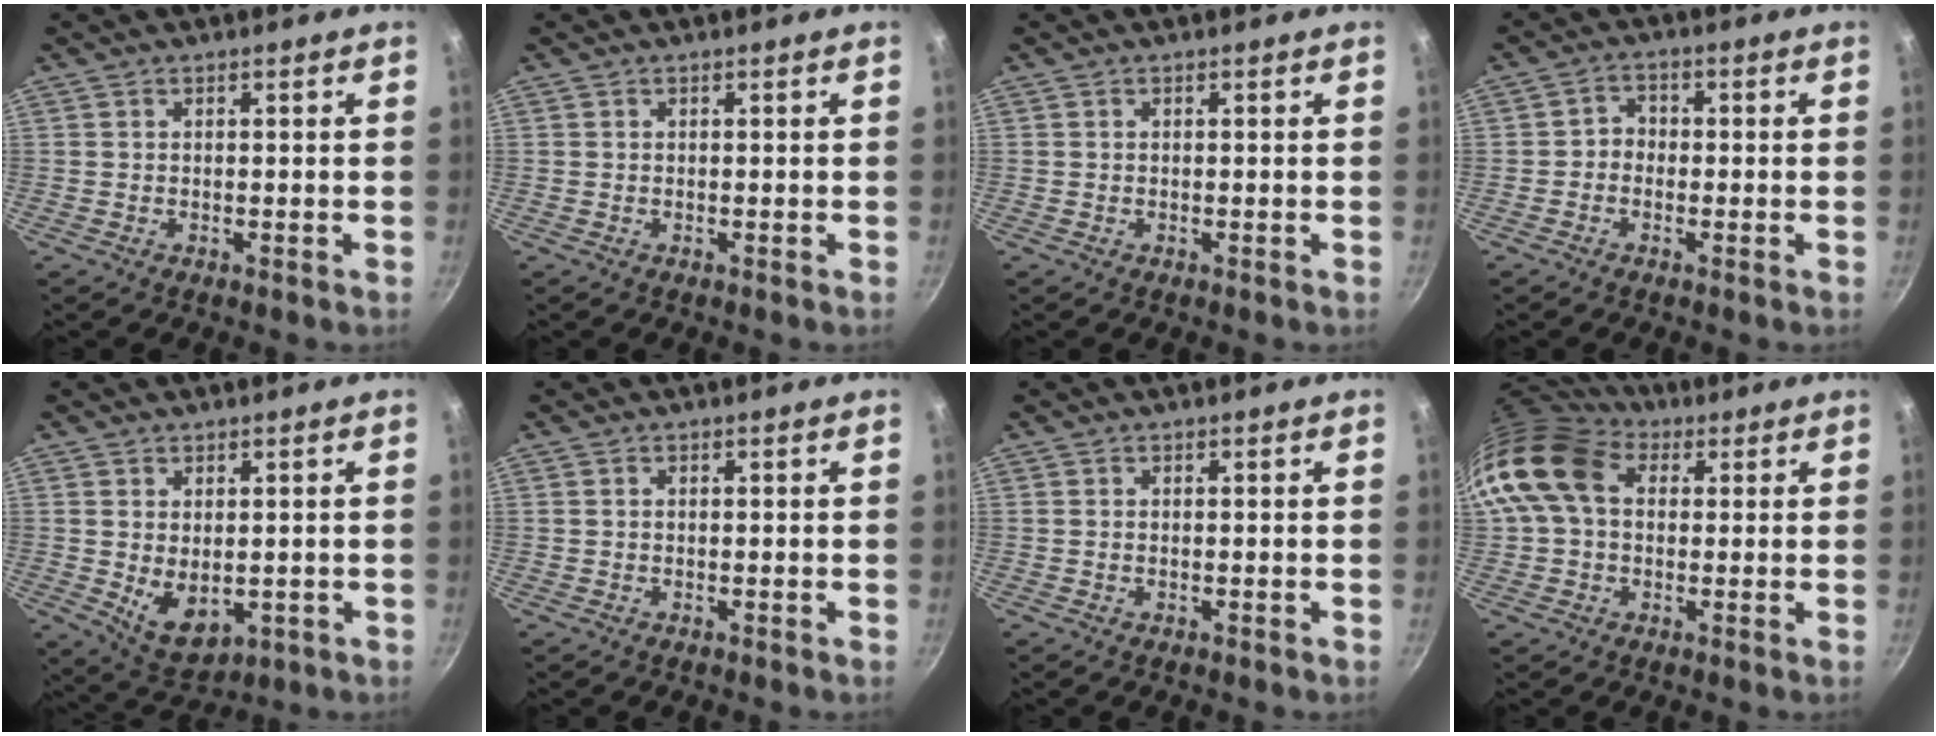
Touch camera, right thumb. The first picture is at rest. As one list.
[{"total": 0.0}, {"total": 0.0}, {"total": 2.8, "force": [-0.8, 2.4, 1.2], "torque": [-0.002, 0.014, -0.022]}, {"total": 7.4, "force": [-0.2, 4.7, 5.7], "torque": [-0.079, -0.020, 0.018]}, {"total": 0.0}, {"total": 0.0}, {"total": 12.5, "force": [2.5, 9.3, 8.0], "torque": [-0.133, 0.020, 0.026]}]